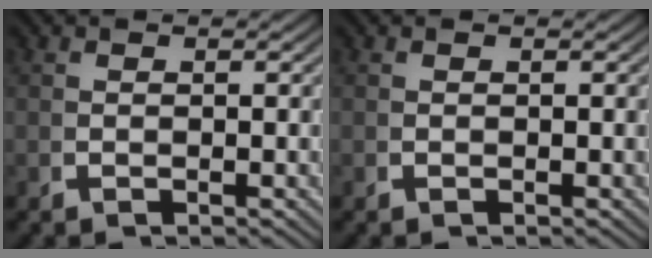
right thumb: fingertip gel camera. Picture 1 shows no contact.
{"total": 0.0}